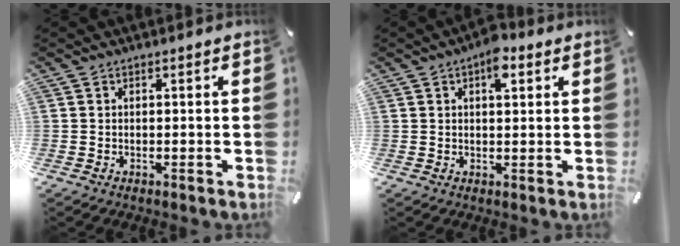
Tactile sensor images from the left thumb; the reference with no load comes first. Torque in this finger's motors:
{"motor_torque": [1.19, 1.10, 0.72, -0.47, 0.16]}